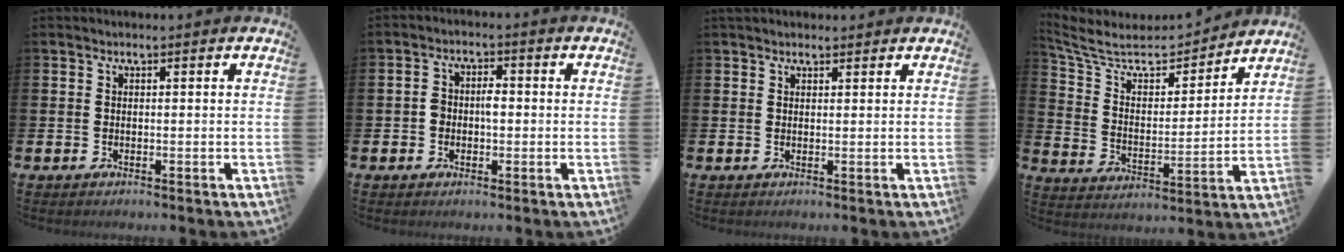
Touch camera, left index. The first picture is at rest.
{"total": 2.6, "force": [-0.3, 1.8, 1.8], "torque": [-0.026, 0.004, -0.009]}
{"total": 1.5, "force": [1.4, 0.5, 0.2], "torque": [0.003, 0.002, 0.023]}
{"total": 7.7, "force": [6.8, 2.9, 2.0], "torque": [-0.077, -0.053, 0.116]}